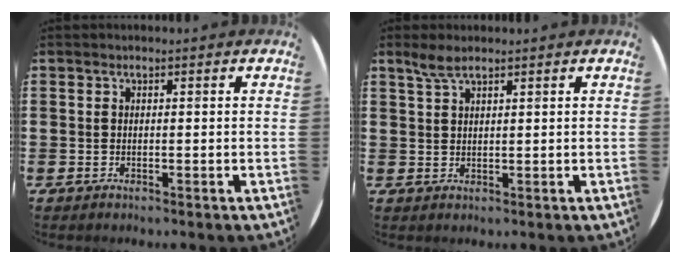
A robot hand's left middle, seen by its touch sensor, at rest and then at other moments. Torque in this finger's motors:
{"motor_torque": [0.15, -0.01, 0.03, 0.01]}